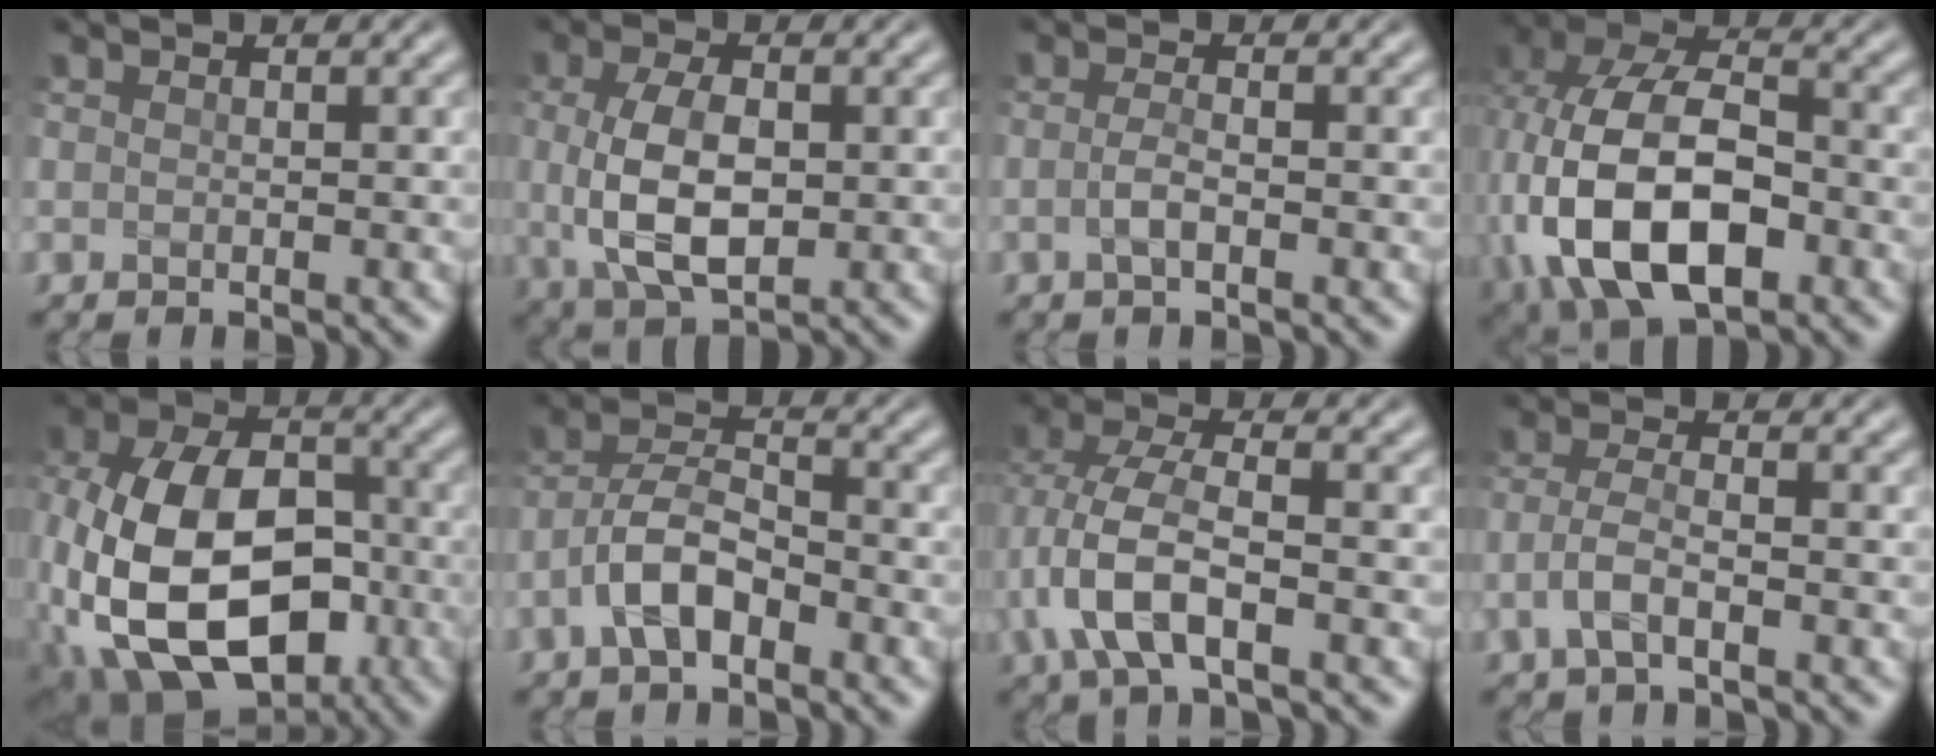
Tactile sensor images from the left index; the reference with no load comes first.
{"total": 6.1, "force": [0.2, 3.3, 5.2], "torque": [-0.113, -0.001, 0.004]}
{"total": 1.4, "force": [-0.3, 0.4, 1.3], "torque": [-0.028, 0.005, -0.010]}
{"total": 13.9, "force": [-2.7, 8.5, 10.7], "torque": [-0.227, -0.008, -0.048]}
{"total": 16.3, "force": [-4.3, 10.6, 11.7], "torque": [-0.232, -0.023, -0.067]}
{"total": 4.3, "force": [-2.3, 2.0, 3.1], "torque": [-0.057, 0.016, -0.052]}
{"total": 6.2, "force": [-1.2, 3.0, 5.2], "torque": [-0.119, 0.011, -0.030]}
{"total": 2.6, "force": [-1.1, 0.9, 2.2], "torque": [-0.052, 0.006, -0.028]}